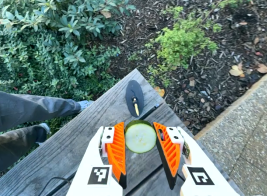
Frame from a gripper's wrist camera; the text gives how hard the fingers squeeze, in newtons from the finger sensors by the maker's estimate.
{"total": 8.6, "left": 8.3, "right": 8.8}